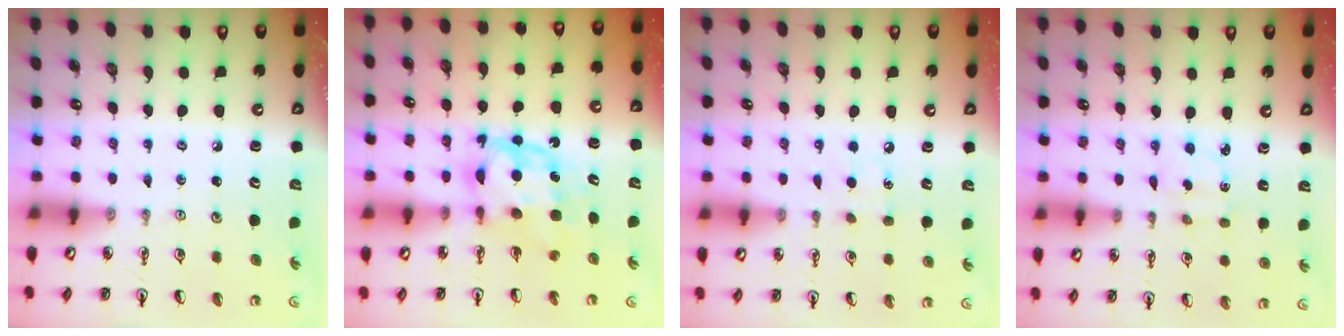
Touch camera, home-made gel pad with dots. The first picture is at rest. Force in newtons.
{"total": 7.1, "press": 7.1, "slide": 0.9}
{"total": 6.8, "press": 6.8, "slide": 0.7}
{"total": 2.1, "press": 2.1, "slide": 0.6}